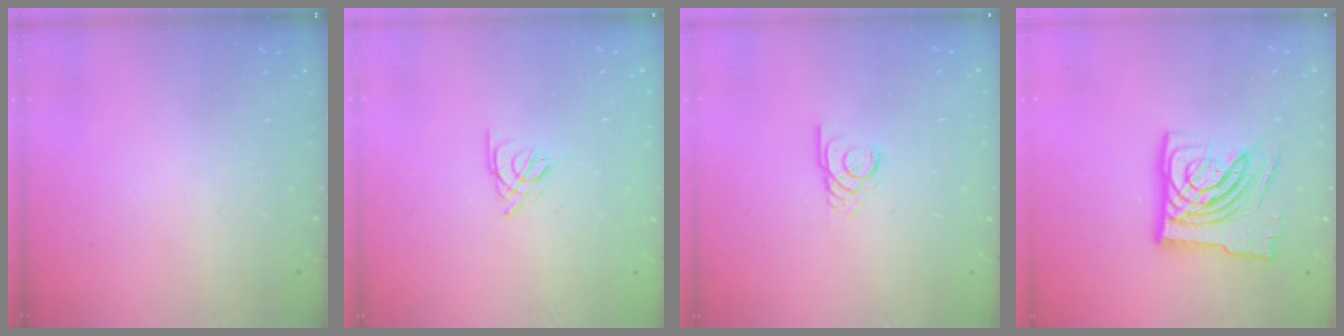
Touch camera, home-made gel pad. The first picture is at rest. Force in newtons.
{"total": 3.8, "press": 3.8, "slide": 0.6}
{"total": 2.9, "press": 2.9, "slide": 0.2}
{"total": 14.1, "press": 13.9, "slide": 2.0}